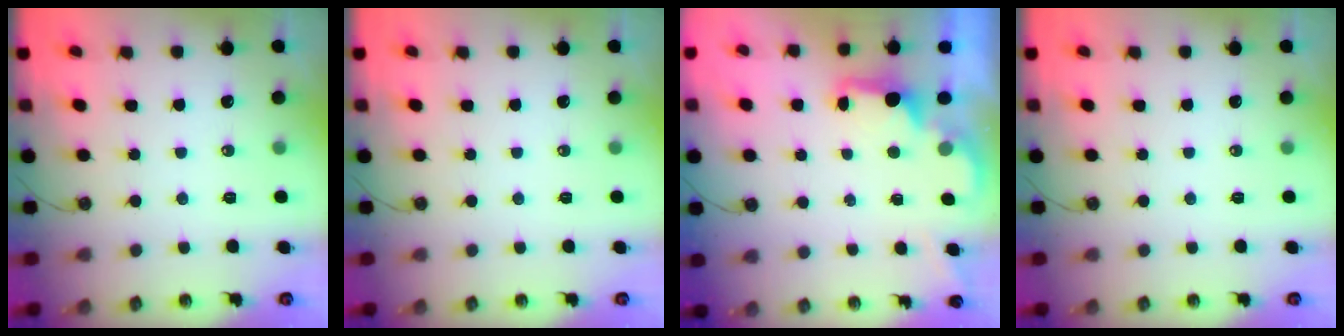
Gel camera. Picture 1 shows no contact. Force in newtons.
{"total": 0.0}
{"total": 2.8, "press": 2.8, "slide": 0.5}
{"total": 0.0}